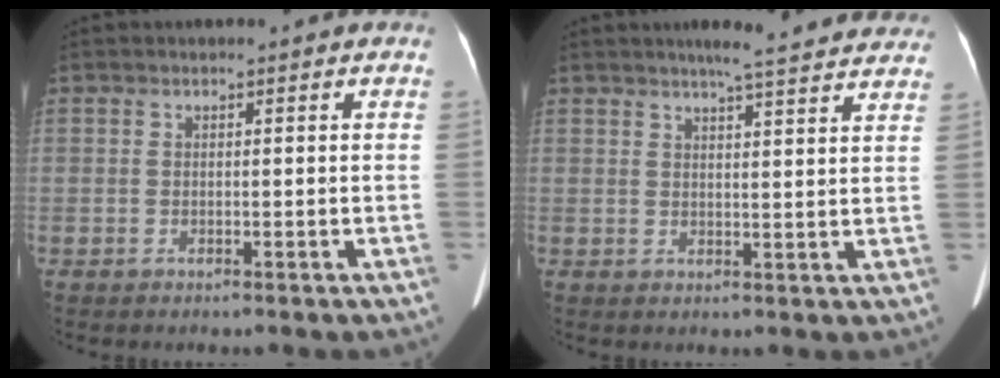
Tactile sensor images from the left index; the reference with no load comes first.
{"total": 13.3, "force": [12.0, 1.1, 5.6], "torque": [-0.063, -0.001, 0.129]}